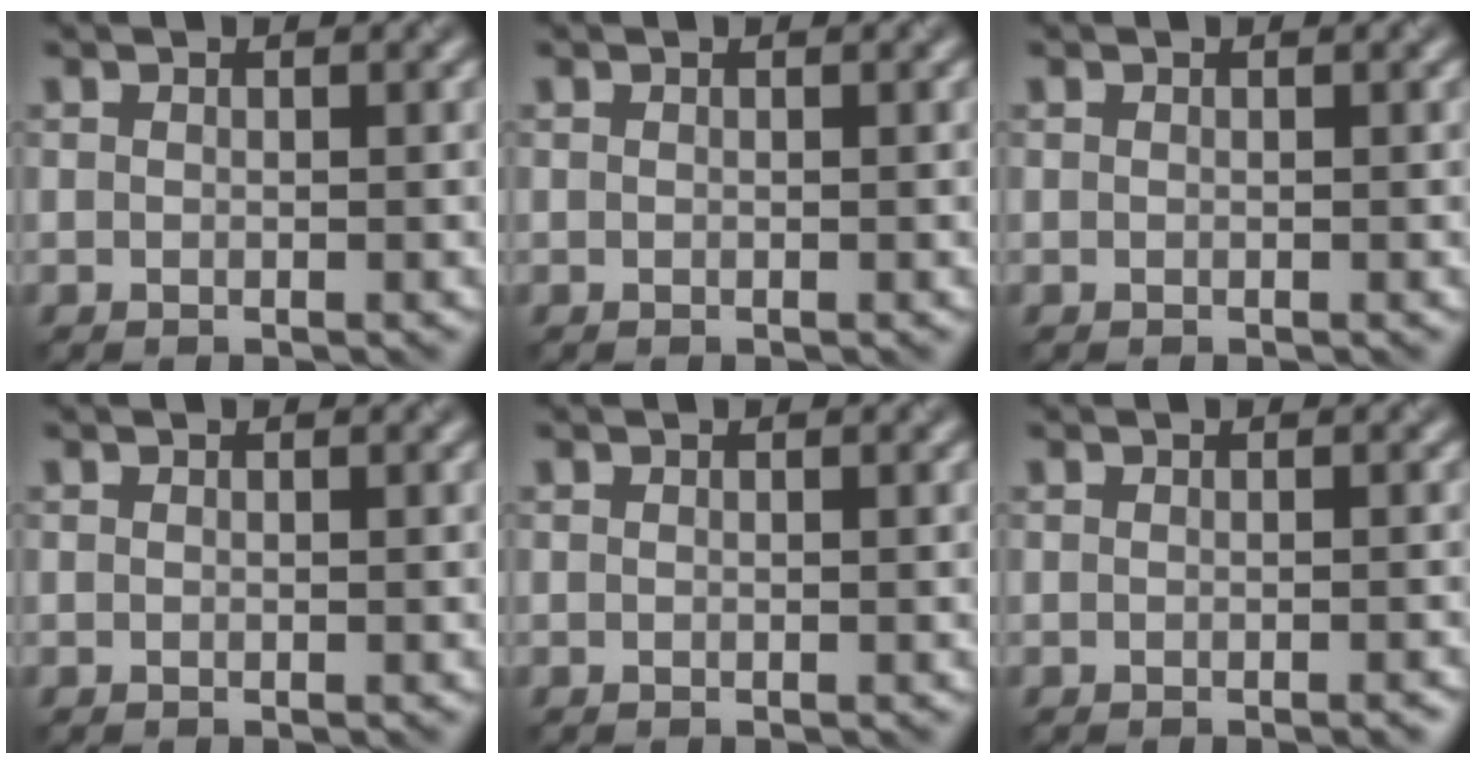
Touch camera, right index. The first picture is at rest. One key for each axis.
{"total": 0.0}
{"total": 0.0}
{"total": 0.0}
{"total": 0.0}
{"total": 0.6, "fx": -0.4, "fy": 0.1, "fz": 0.5, "tx": -0.005, "ty": 0.001, "tz": -0.006}